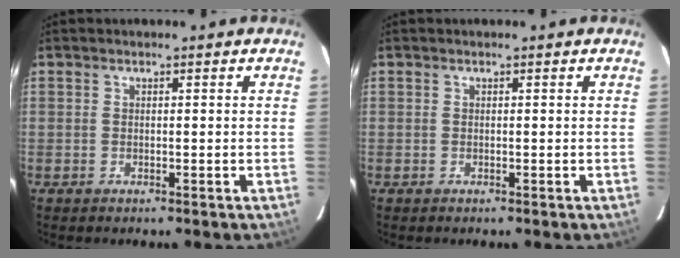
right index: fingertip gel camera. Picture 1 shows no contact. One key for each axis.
{"total": 0.0}